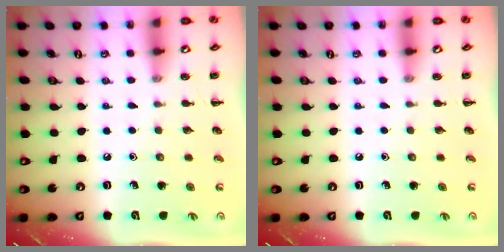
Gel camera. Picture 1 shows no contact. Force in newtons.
{"total": 0.0}